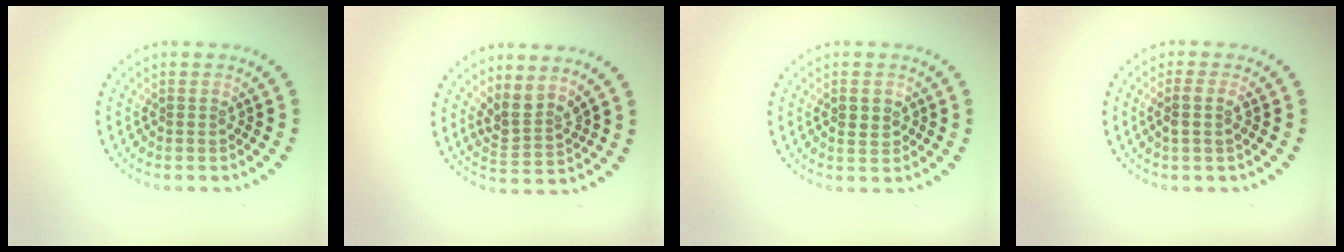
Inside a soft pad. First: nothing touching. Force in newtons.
{"total": 2.7, "press": 2.0, "slide": 1.8}
{"total": 1.6, "press": 1.6, "slide": 0.1}
{"total": 1.7, "press": 1.5, "slide": 0.9}